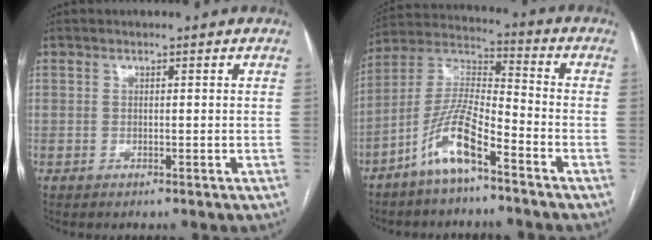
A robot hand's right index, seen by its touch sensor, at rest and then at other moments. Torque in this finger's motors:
{"motor_torque": [1.05, -0.53, 0.60, 0.15]}